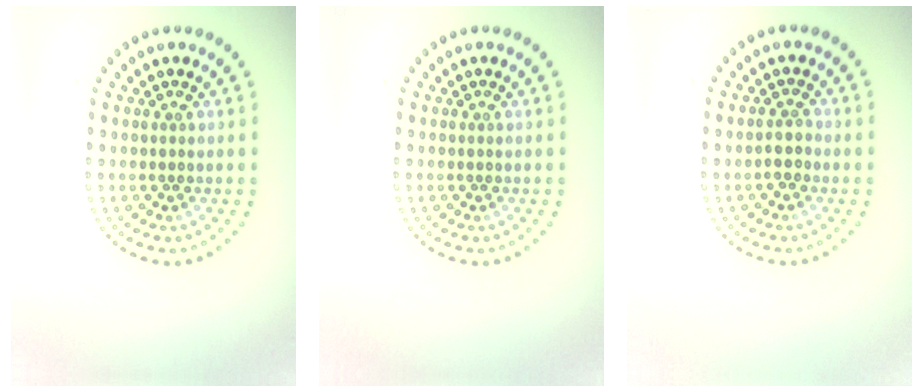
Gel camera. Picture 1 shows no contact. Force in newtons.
{"total": 0.0}
{"total": 1.4, "press": 1.2, "slide": 0.7}